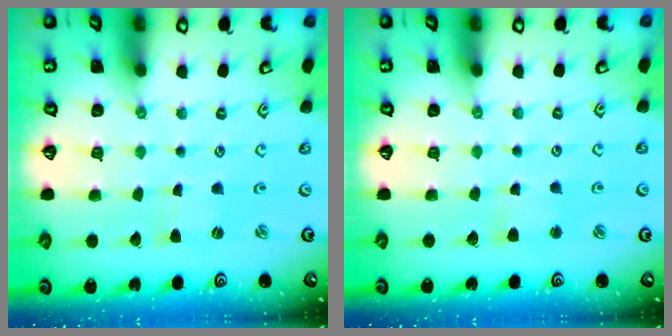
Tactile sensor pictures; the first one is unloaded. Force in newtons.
{"total": 3.8, "press": 3.8, "slide": 0.4}